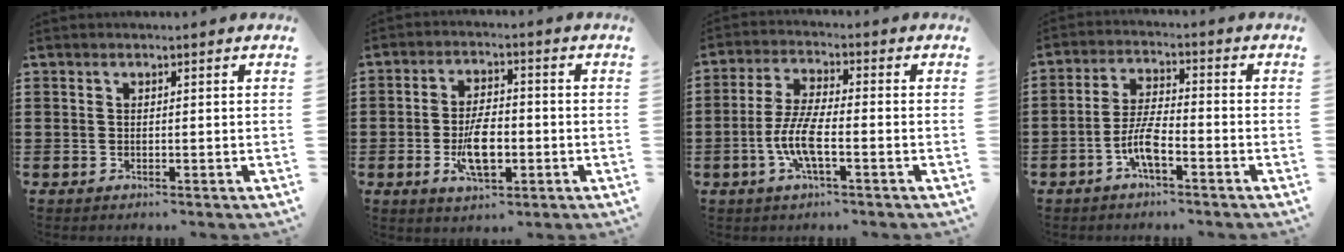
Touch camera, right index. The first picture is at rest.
{"total": 7.3, "force": [-1.8, 3.4, 6.2], "torque": [-0.131, 0.001, -0.035]}
{"total": 7.1, "force": [-2.4, 1.9, 6.4], "torque": [-0.147, -0.012, -0.052]}
{"total": 5.9, "force": [-3.0, 1.5, 4.8], "torque": [-0.113, -0.004, -0.063]}